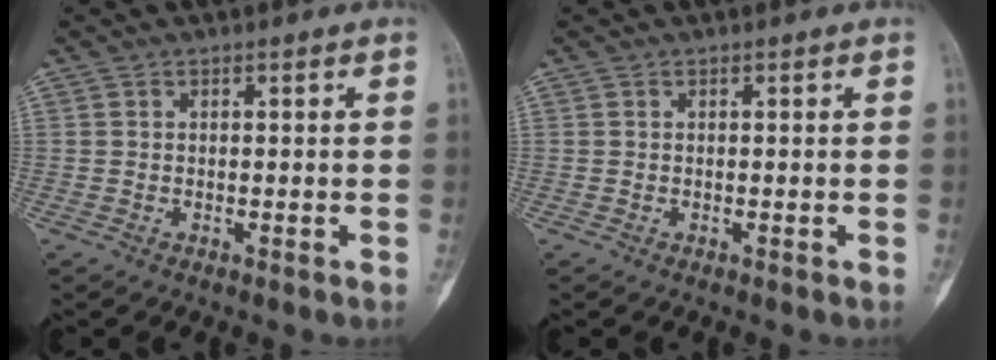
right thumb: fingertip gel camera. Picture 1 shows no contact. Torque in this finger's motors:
{"motor_torque": [0.11, 0.11, 0.02, -0.03, 0.00]}